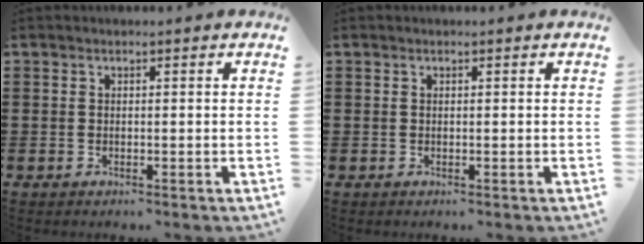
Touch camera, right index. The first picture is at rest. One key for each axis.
{"total": 0.0}